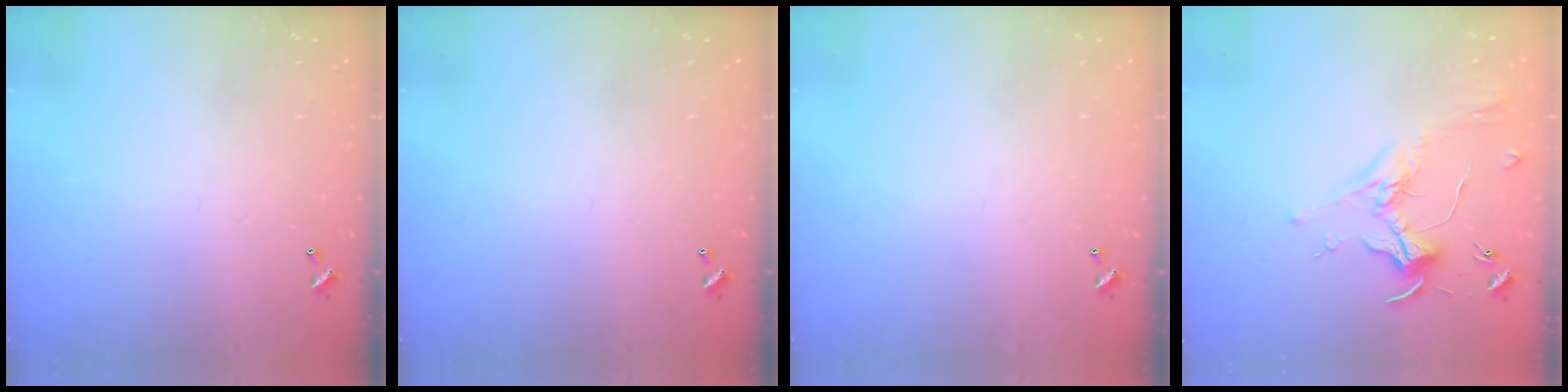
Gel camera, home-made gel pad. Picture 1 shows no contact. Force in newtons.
{"total": 0.0}
{"total": 0.0}
{"total": 1.7, "press": 1.5, "slide": 0.8}